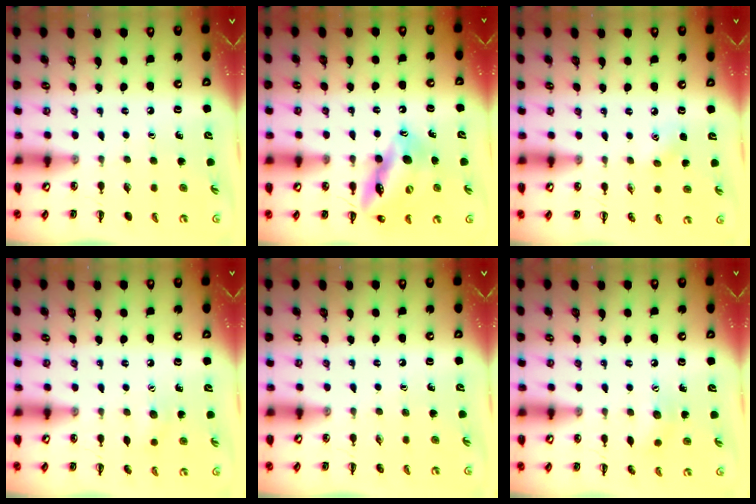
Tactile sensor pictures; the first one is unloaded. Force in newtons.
{"total": 15.2, "press": 15.0, "slide": 2.4}
{"total": 3.9, "press": 3.8, "slide": 1.0}
{"total": 5.4, "press": 5.3, "slide": 0.9}
{"total": 0.0}
{"total": 7.3, "press": 7.1, "slide": 1.7}